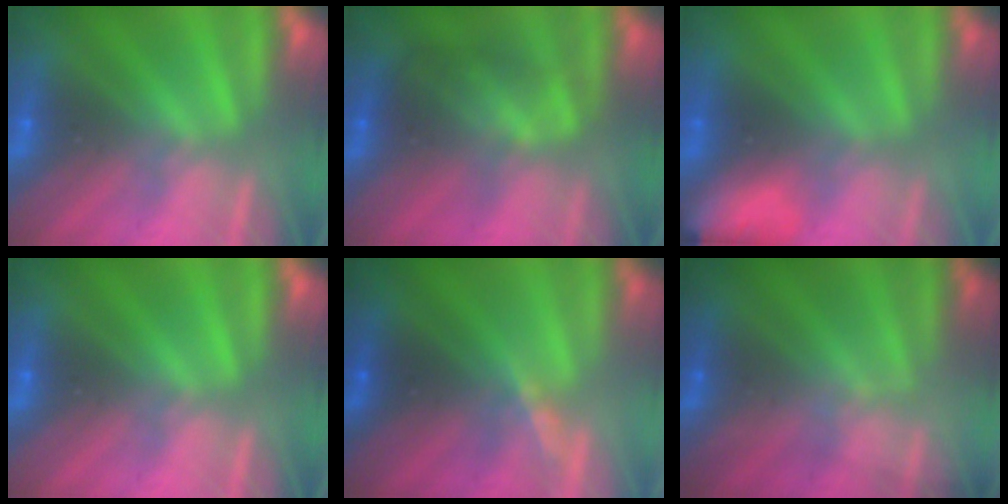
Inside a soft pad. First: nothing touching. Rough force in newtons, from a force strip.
{"total": 2.1}
{"total": 6.0}
{"total": 0.0}
{"total": 1.3}
{"total": 1.3}